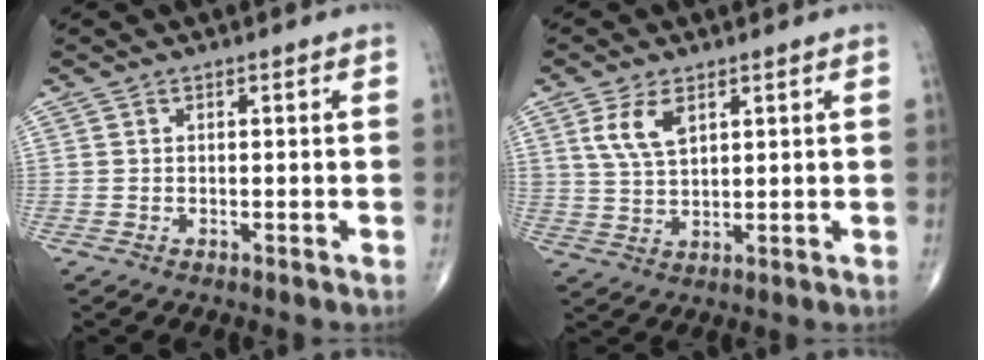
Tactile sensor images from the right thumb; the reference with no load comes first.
{"total": 6.0, "force": [2.8, 3.1, 4.4], "torque": [-0.083, -0.010, 0.062]}